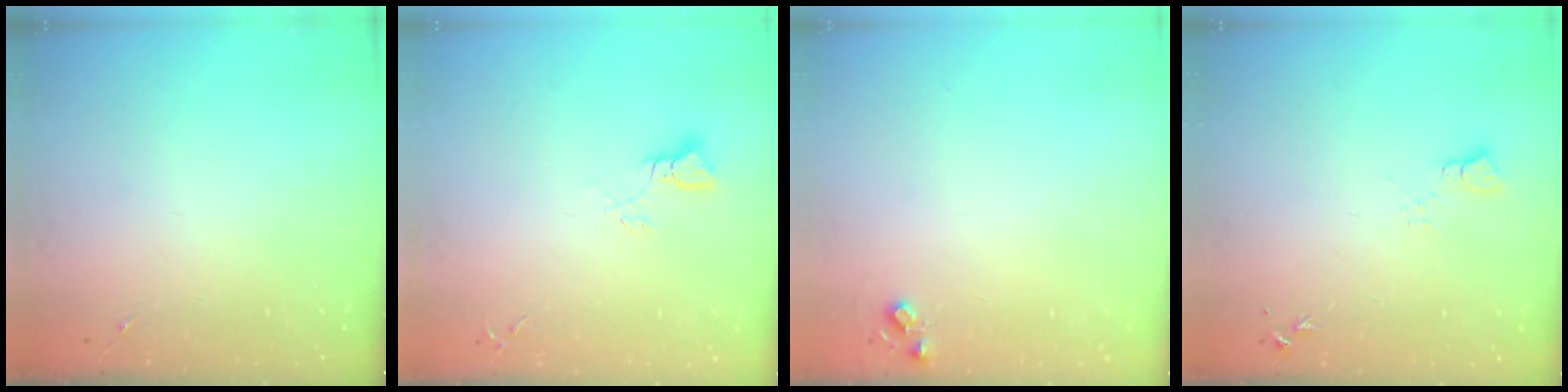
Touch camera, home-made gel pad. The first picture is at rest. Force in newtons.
{"total": 3.3, "press": 3.3, "slide": 0.3}
{"total": 5.1, "press": 5.1, "slide": 0.7}
{"total": 3.7, "press": 3.7, "slide": 0.4}